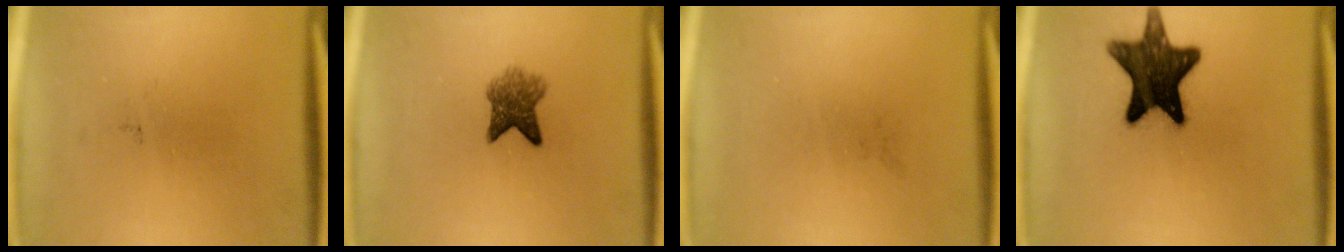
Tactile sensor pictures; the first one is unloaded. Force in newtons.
{"total": 4.7}
{"total": 0.0}
{"total": 14.0}